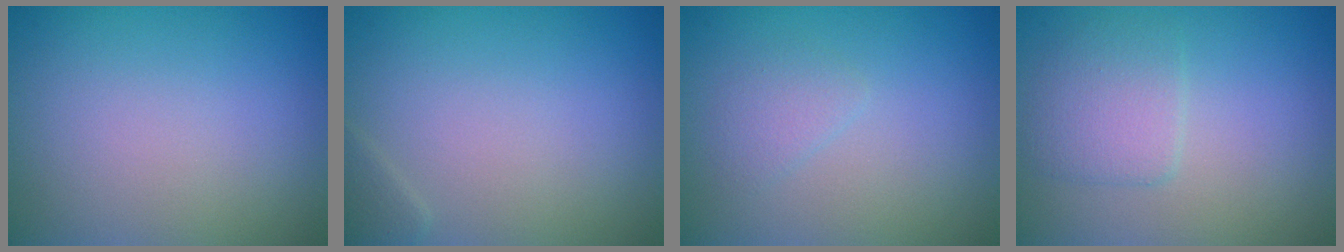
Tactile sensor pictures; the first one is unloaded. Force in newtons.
{"total": 0.8, "press": 0.8, "slide": 0.1}
{"total": 1.3, "press": 1.3, "slide": 0.1}
{"total": 2.5, "press": 2.5, "slide": 0.4}